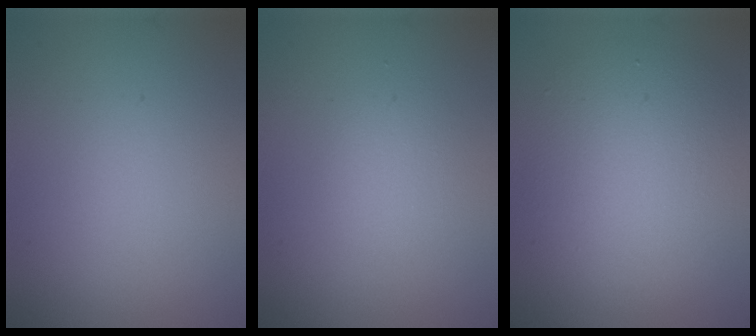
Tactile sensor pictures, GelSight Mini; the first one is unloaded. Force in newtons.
{"total": 1.3, "press": 1.3, "slide": 0.1}
{"total": 5.7, "press": 5.7, "slide": 0.3}